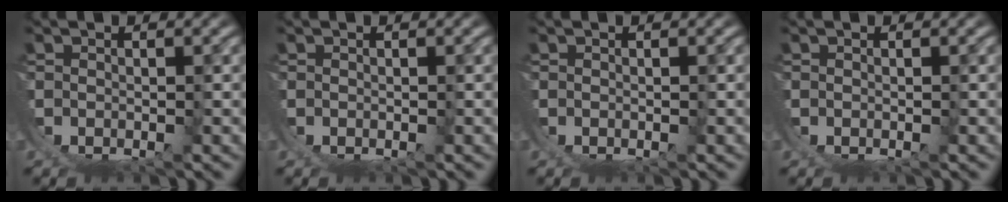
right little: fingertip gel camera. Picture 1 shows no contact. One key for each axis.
{"total": 0.0}
{"total": 0.0}
{"total": 0.0}